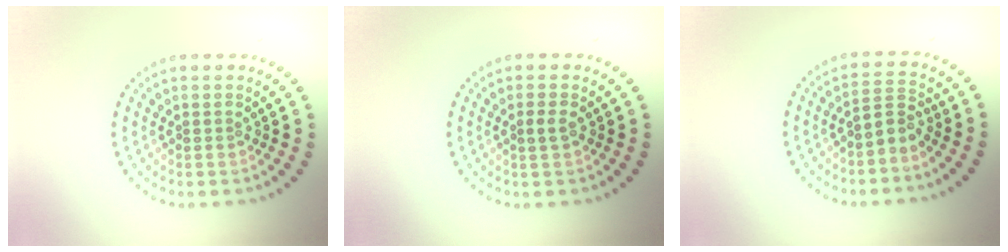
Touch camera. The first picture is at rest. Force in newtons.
{"total": 1.0, "press": 0.9, "slide": 0.5}
{"total": 2.1, "press": 1.4, "slide": 1.6}